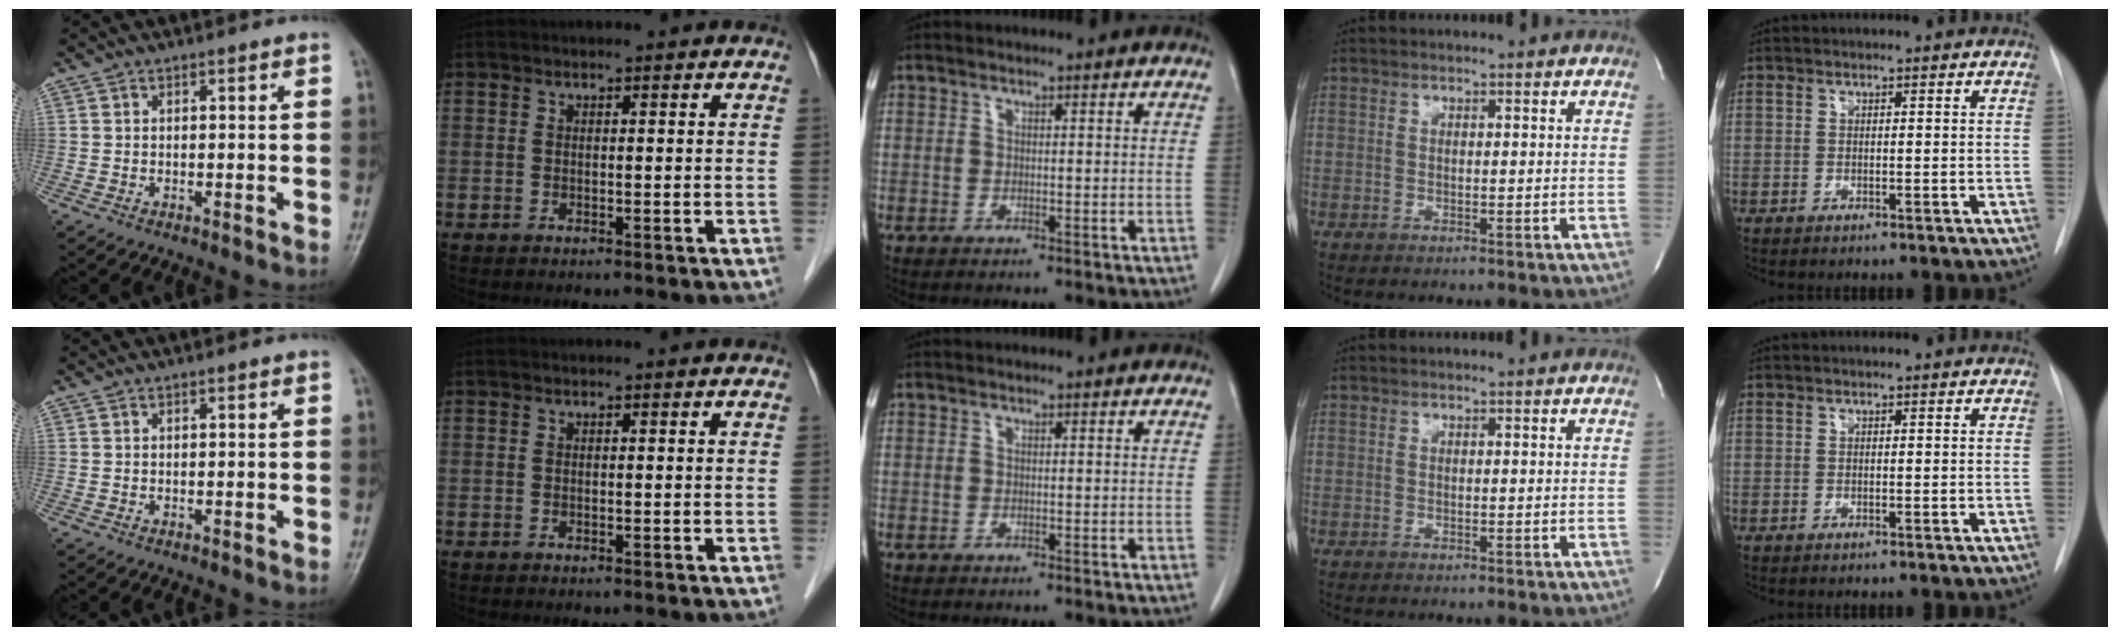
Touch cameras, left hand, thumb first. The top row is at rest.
{}